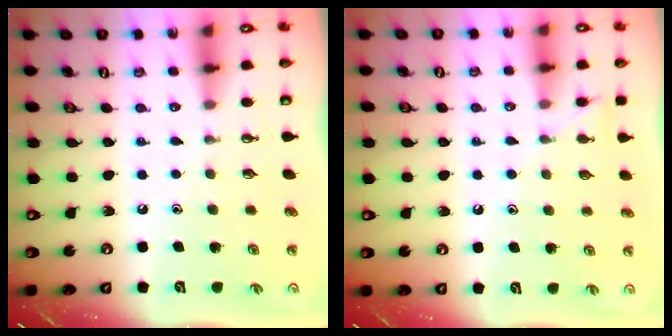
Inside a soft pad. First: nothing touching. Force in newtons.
{"total": 6.3, "press": 6.2, "slide": 0.8}